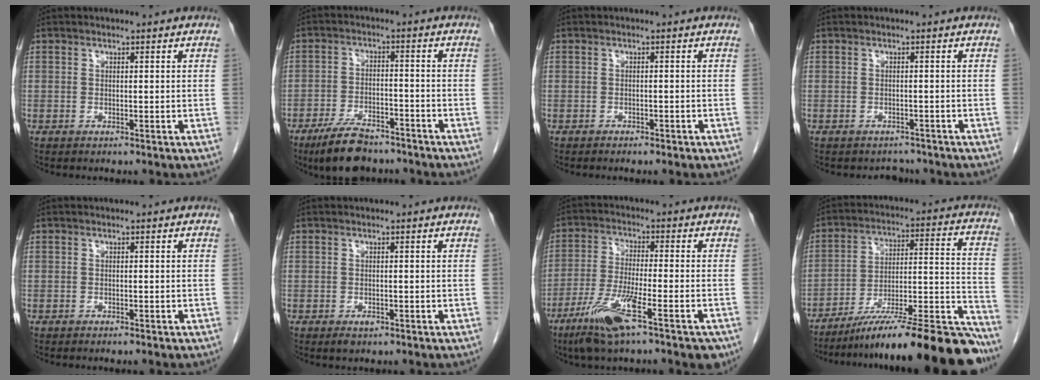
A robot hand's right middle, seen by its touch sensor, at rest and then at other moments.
{"total": 8.8, "force": [-7.0, 2.9, 4.5], "torque": [-0.082, -0.012, -0.122]}
{"total": 2.1, "force": [-1.6, 0.7, 1.1], "torque": [-0.018, -0.002, -0.014]}
{"total": 2.3, "force": [-2.0, 1.0, -0.2], "torque": [-0.004, -0.001, -0.029]}
{"total": 1.0, "force": [-0.8, 0.2, 0.6], "torque": [-0.012, -0.002, -0.007]}
{"total": 1.2, "force": [-0.7, 0.6, 0.8], "torque": [-0.012, 0.000, -0.006]}
{"total": 12.1, "force": [-7.0, 1.5, 9.8], "torque": [-0.182, -0.022, -0.119]}
{"total": 24.5, "force": [-21.2, 0.2, 12.3], "torque": [-0.121, 0.011, -0.325]}